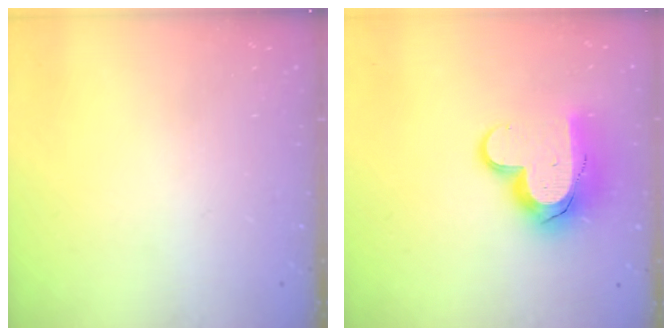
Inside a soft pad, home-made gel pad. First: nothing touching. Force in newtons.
{"total": 14.1, "press": 14.0, "slide": 1.2}